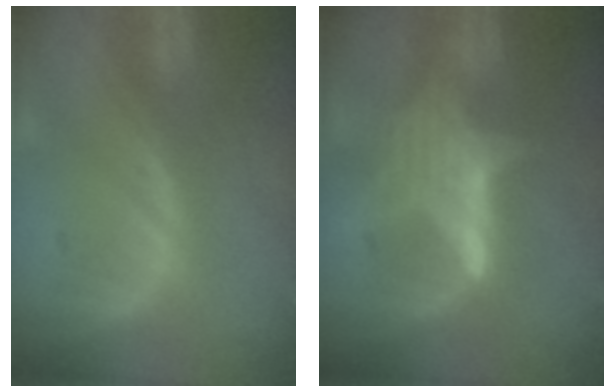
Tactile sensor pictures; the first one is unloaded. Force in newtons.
{"total": 6.4, "press": 6.2, "slide": 1.7}